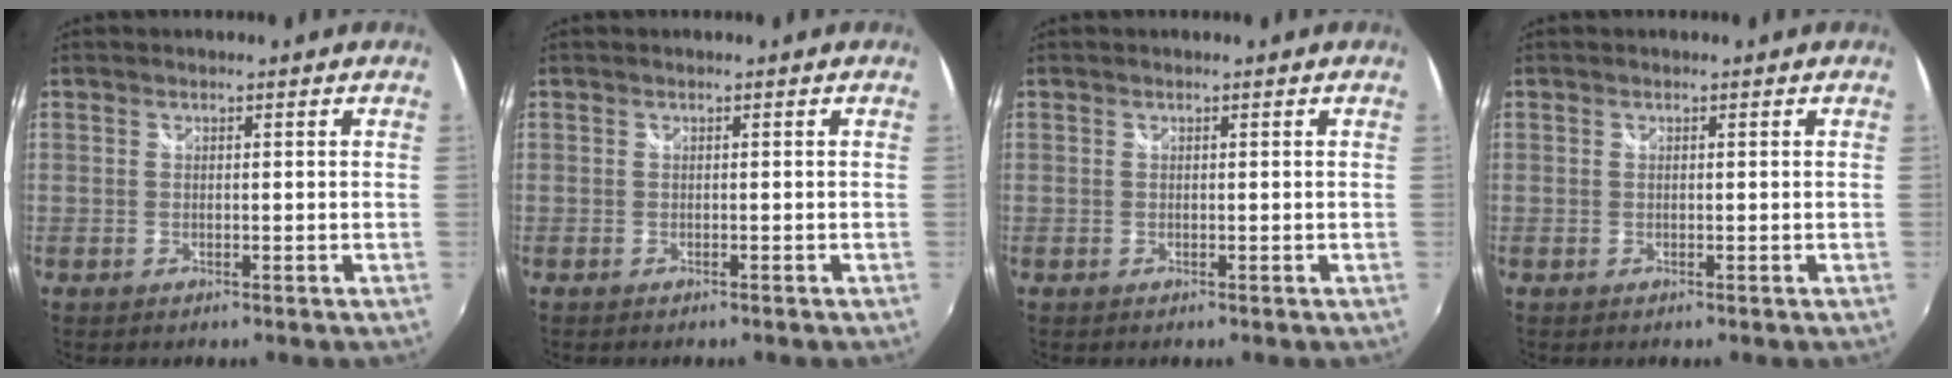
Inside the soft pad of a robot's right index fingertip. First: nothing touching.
{"total": 0.5, "force": [-0.5, 0.1, 0.1], "torque": [-0.004, -0.003, -0.009]}
{"total": 0.0}
{"total": 0.0}